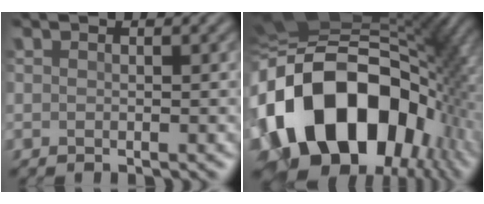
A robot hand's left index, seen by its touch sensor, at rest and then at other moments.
{"total": 20.0, "force": [-4.1, 14.0, 13.6], "torque": [-0.261, -0.015, -0.072]}